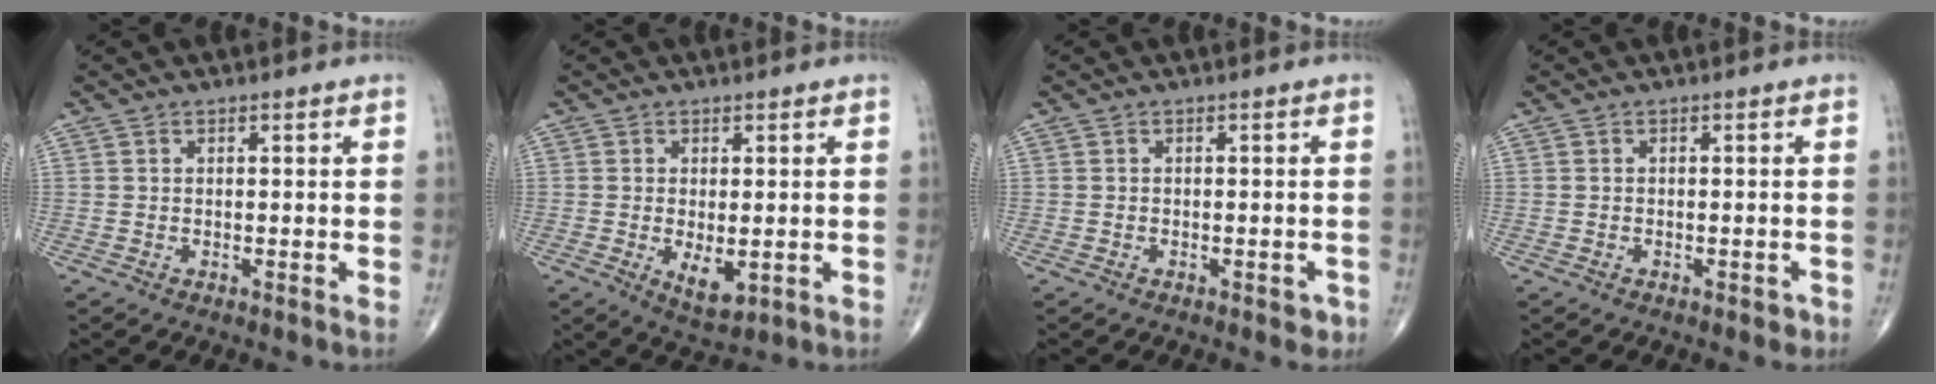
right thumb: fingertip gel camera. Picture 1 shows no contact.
{"total": 5.2, "force": [-0.9, 2.5, 4.5], "torque": [-0.067, -0.014, -0.005]}
{"total": 1.8, "force": [-1.0, 1.0, 1.1], "torque": [-0.007, 0.005, -0.010]}
{"total": 1.2, "force": [-0.7, 0.7, 0.7], "torque": [-0.006, 0.003, -0.008]}